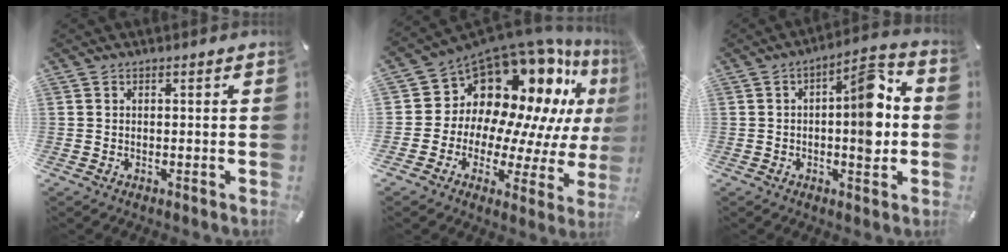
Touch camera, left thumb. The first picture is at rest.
{"total": 15.5, "force": [10.5, 9.8, 5.7], "torque": [-0.093, -0.120, 0.194]}
{"total": 12.3, "force": [-0.2, 4.8, 11.3], "torque": [-0.144, 0.002, -0.006]}